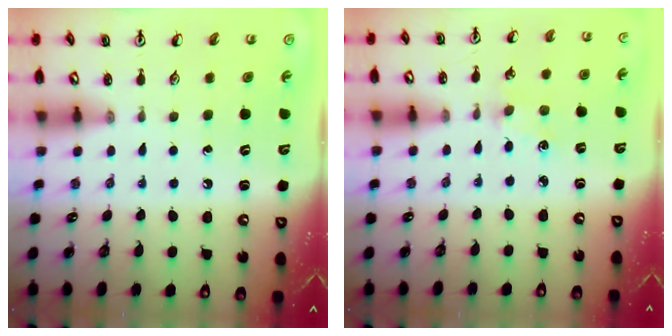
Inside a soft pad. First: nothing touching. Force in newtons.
{"total": 1.5, "press": 1.4, "slide": 0.2}